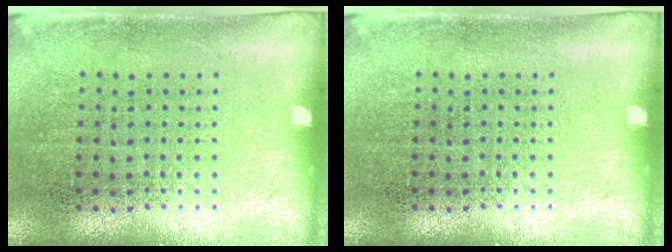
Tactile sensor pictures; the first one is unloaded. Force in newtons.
{"total": 0.0}